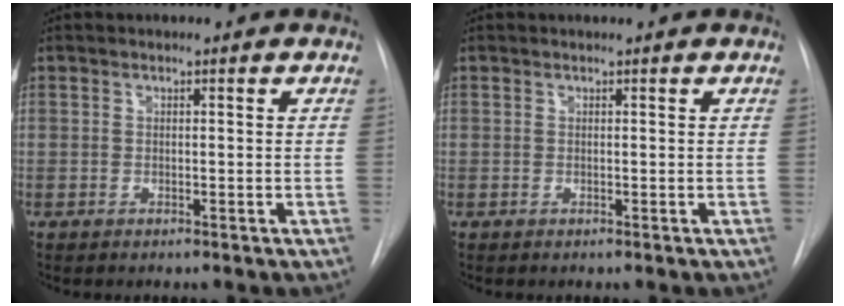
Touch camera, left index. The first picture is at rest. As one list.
[{"total": 0.0}]